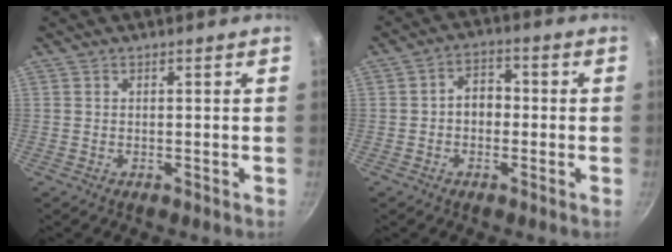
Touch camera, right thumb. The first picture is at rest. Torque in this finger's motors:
{"motor_torque": [-0.16, 0.24, 0.01, 0.17, 0.04]}